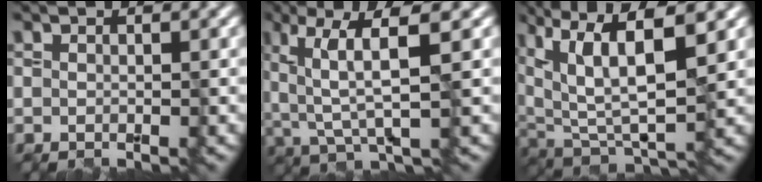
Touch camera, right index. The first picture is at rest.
{"total": 5.8, "force": [1.8, 1.3, 5.4], "torque": [-0.115, 0.001, 0.044]}
{"total": 10.4, "force": [4.3, 4.5, 8.3], "torque": [-0.162, 0.009, 0.080]}